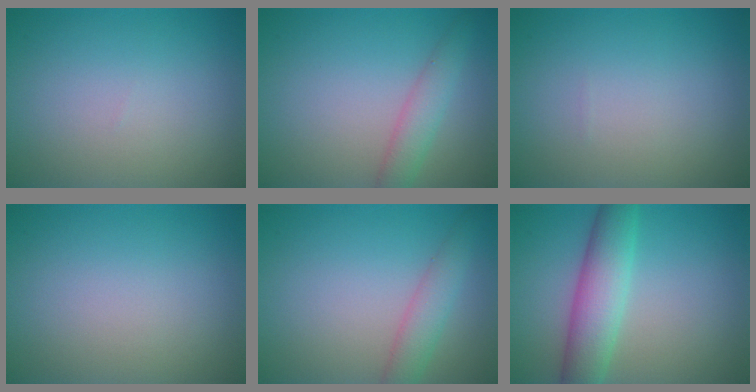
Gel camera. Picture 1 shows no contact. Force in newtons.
{"total": 2.4, "press": 2.4, "slide": 0.1}
{"total": 0.0}
{"total": 0.0}
{"total": 2.2, "press": 2.2, "slide": 0.1}
{"total": 5.4, "press": 5.4, "slide": 0.1}